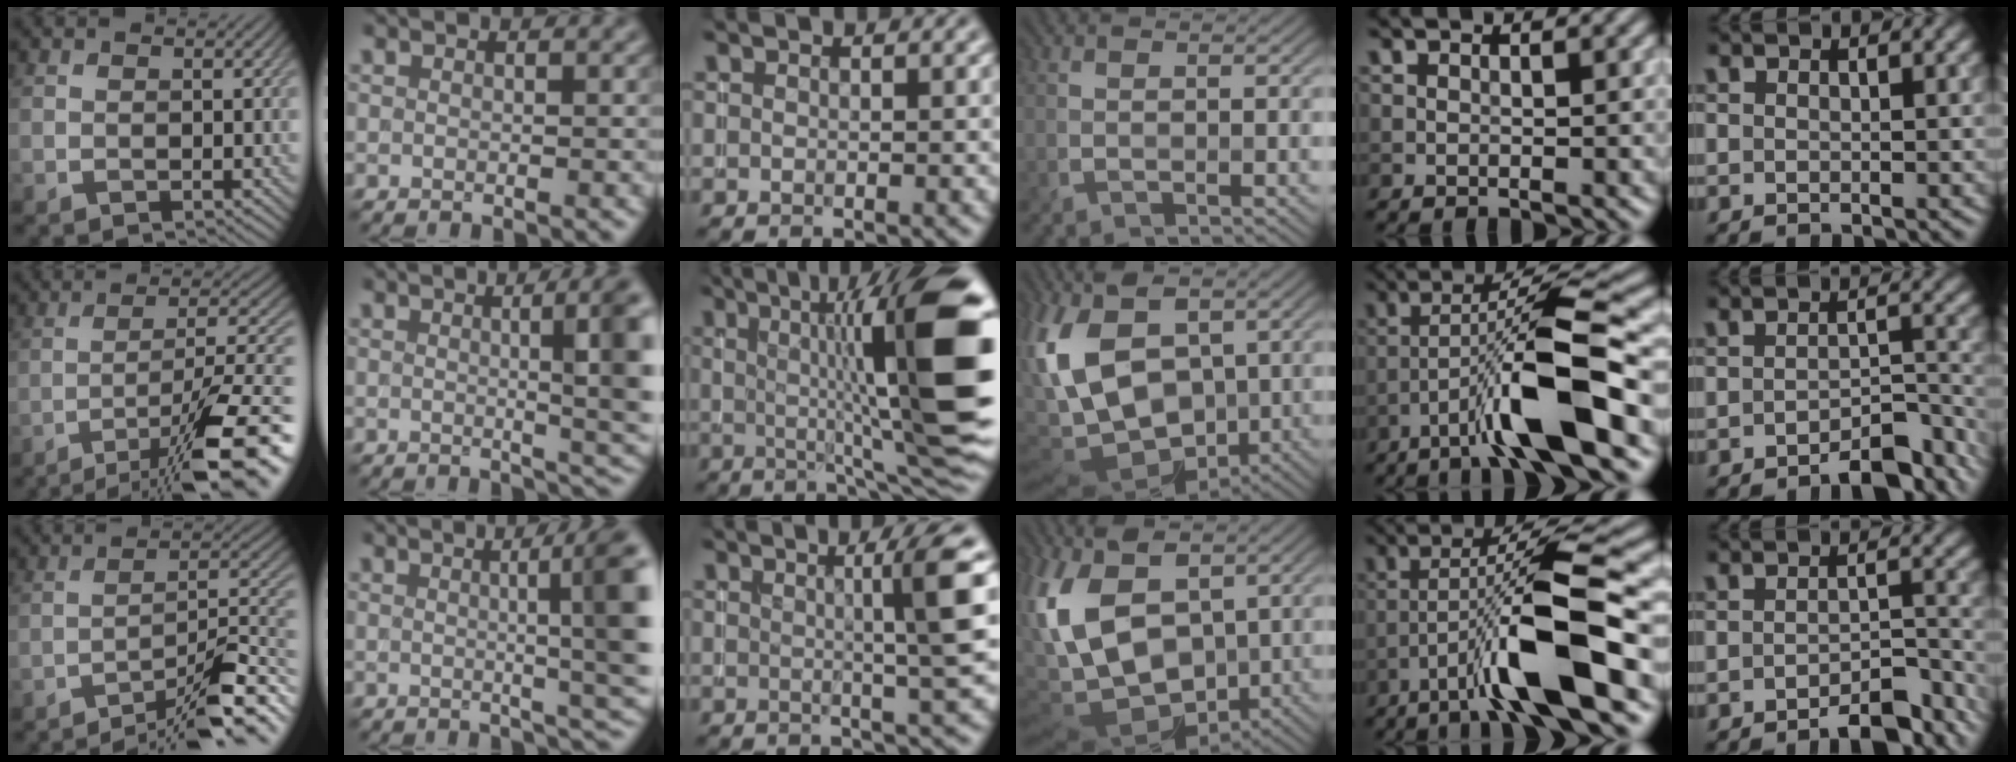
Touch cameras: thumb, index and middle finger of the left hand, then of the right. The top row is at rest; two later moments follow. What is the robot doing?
{"motion": "insert", "object": "backpack"}